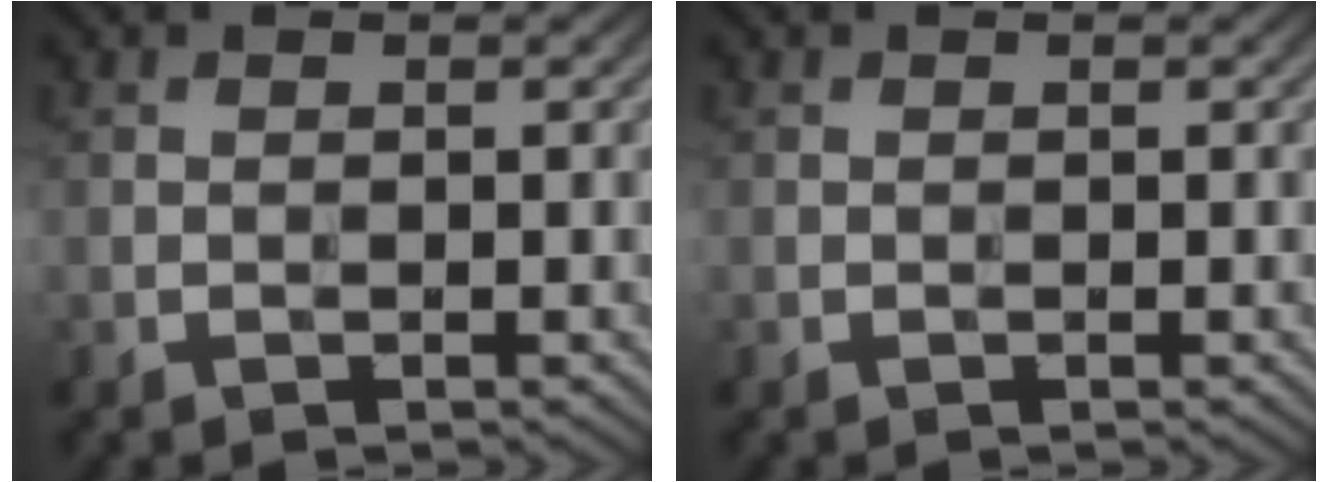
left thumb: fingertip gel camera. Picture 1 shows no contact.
{"total": 0.0}